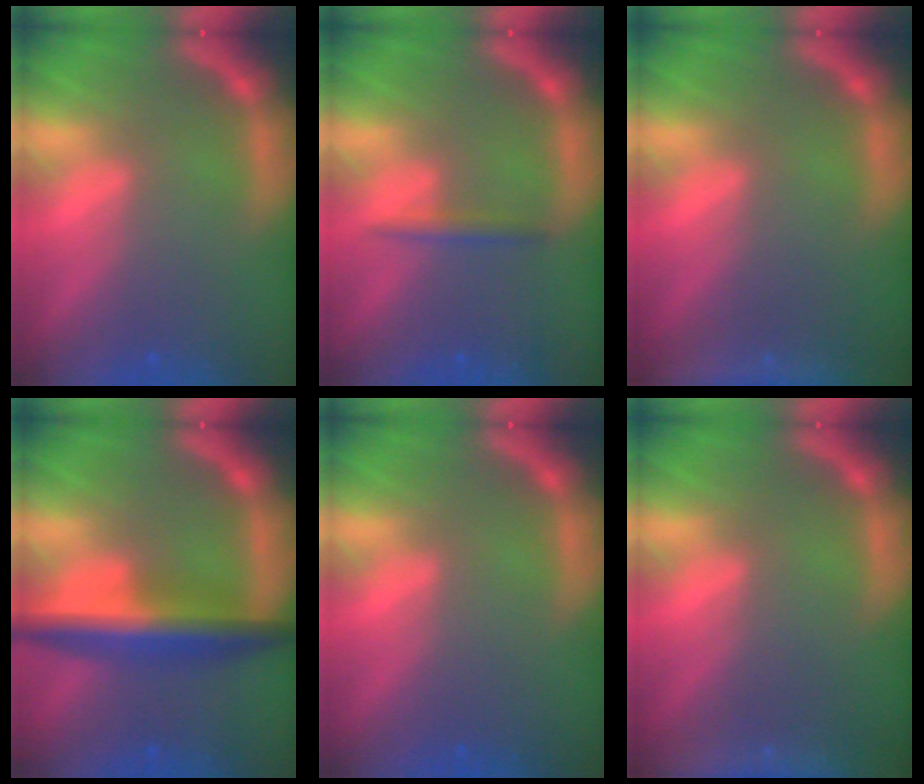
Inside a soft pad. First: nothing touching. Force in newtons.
{"total": 1.4}
{"total": 8.5}
{"total": 6.6}
{"total": 0.0}
{"total": 8.0}